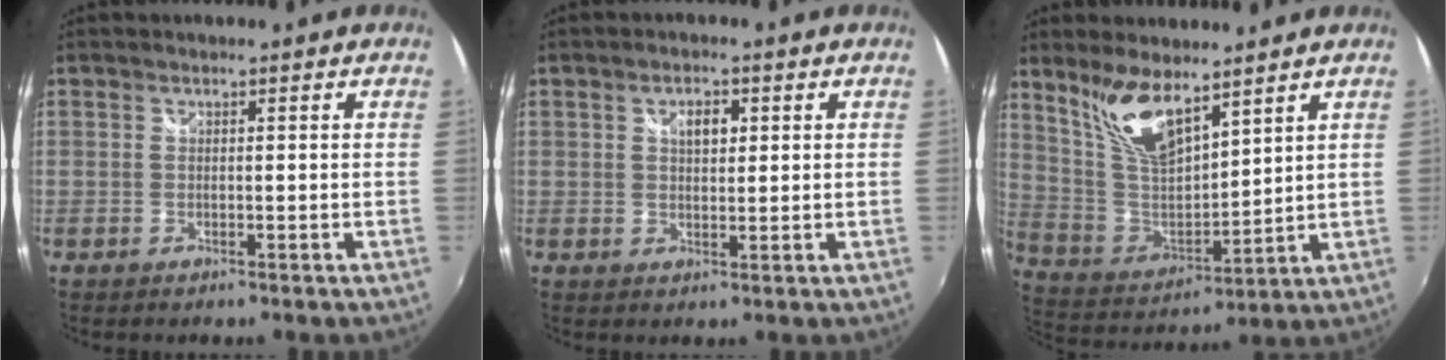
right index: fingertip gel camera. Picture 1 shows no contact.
{"total": 3.3, "force": [1.2, 1.7, 2.6], "torque": [-0.040, 0.007, 0.021]}
{"total": 12.6, "force": [8.7, 4.1, 8.1], "torque": [-0.156, -0.003, 0.184]}